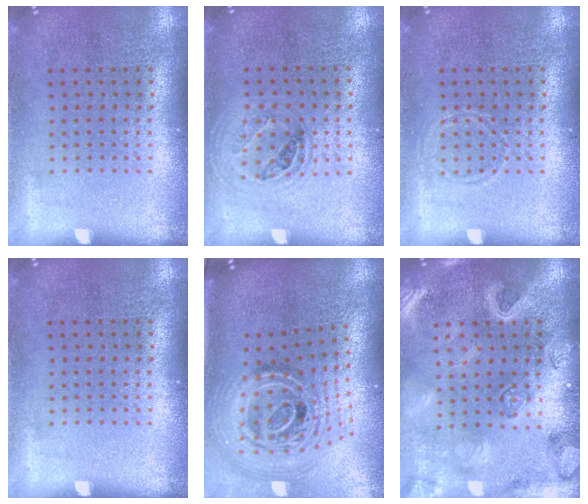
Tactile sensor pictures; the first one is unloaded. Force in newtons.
{"total": 1.0, "press": 0.9, "slide": 0.4}
{"total": 0.8, "press": 0.7, "slide": 0.2}
{"total": 0.0}
{"total": 2.5, "press": 1.8, "slide": 1.8}
{"total": 3.5, "press": 3.0, "slide": 1.8}